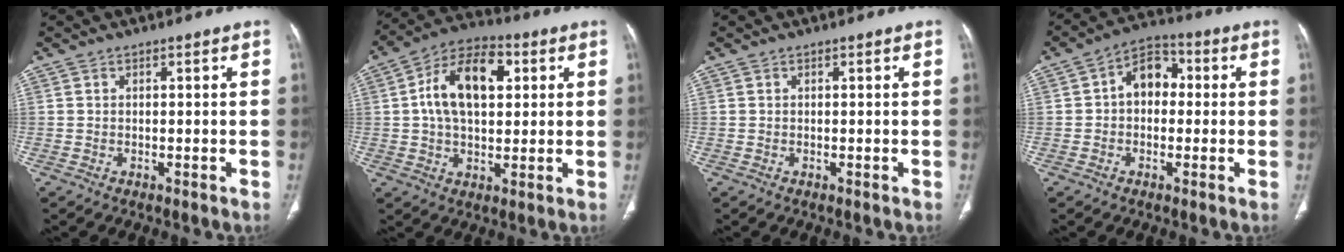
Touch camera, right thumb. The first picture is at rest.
{"total": 14.6, "force": [3.1, 8.6, 11.4], "torque": [-0.183, 0.017, 0.046]}
{"total": 0.0}
{"total": 7.9, "force": [0.5, 5.7, 5.5], "torque": [-0.058, 0.027, -0.006]}